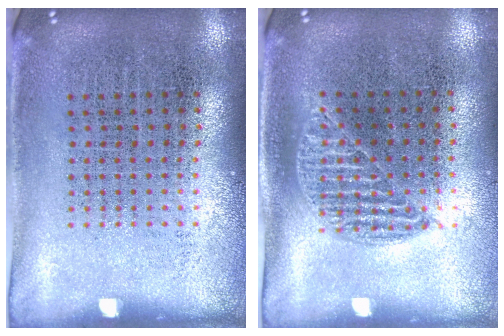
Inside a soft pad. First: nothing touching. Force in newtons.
{"total": 0.9, "press": 0.8, "slide": 0.4}